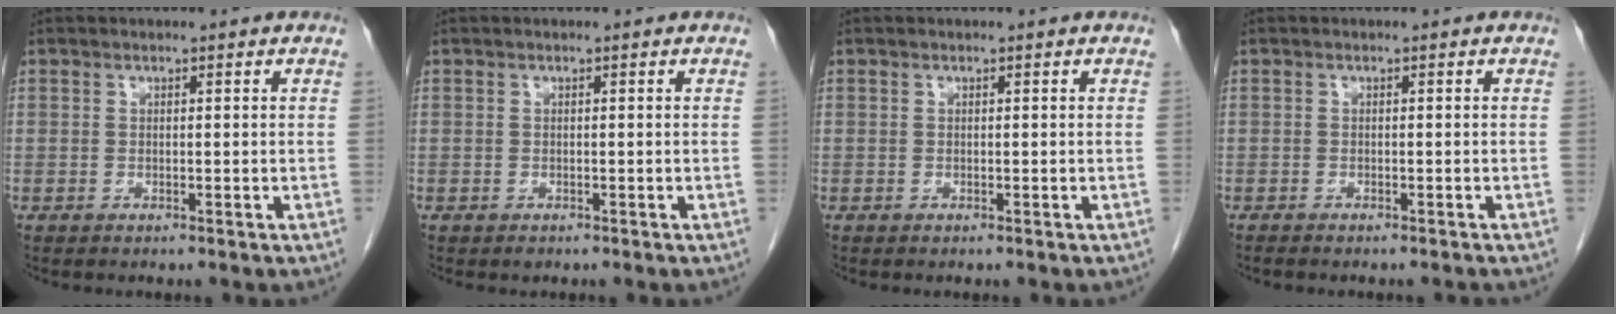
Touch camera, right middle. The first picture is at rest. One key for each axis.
{"total": 0.5, "fx": -0.4, "fy": 0.3, "fz": 0.2, "tx": -0.004, "ty": 0.000, "tz": -0.004}
{"total": 0.0}
{"total": 2.8, "fx": -2.5, "fy": 0.4, "fz": 1.1, "tx": -0.015, "ty": -0.004, "tz": -0.032}